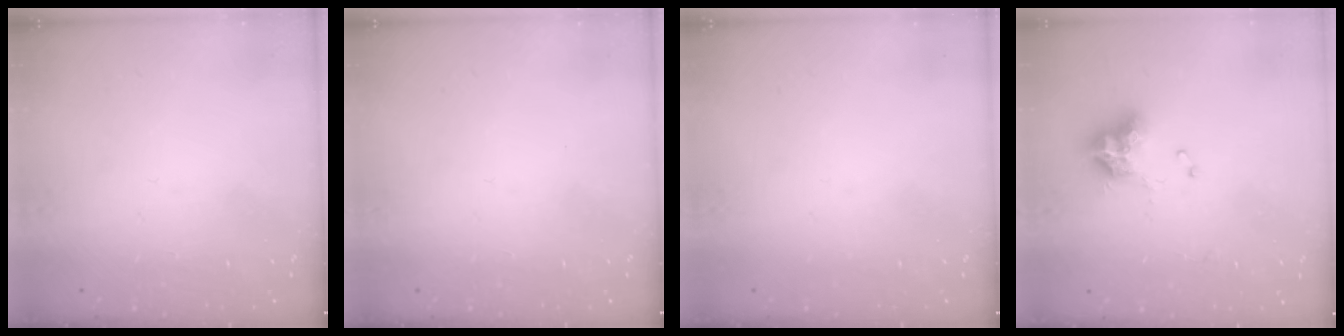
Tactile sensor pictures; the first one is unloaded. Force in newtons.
{"total": 0.0}
{"total": 0.0}
{"total": 9.0, "press": 9.0, "slide": 0.5}